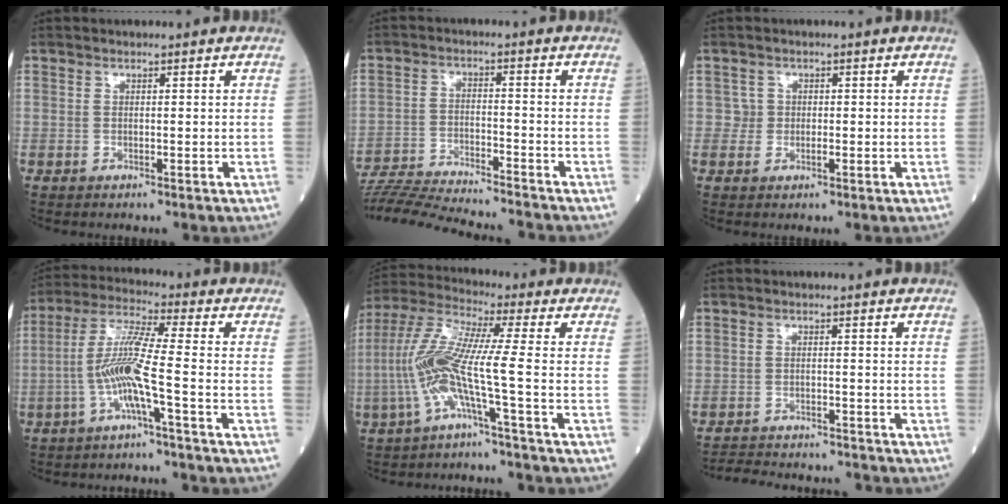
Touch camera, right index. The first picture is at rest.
{"total": 16.7, "force": [-15.6, 0.1, 5.8], "torque": [-0.104, -0.018, -0.249]}
{"total": 1.5, "force": [0.0, 1.5, 0.1], "torque": [0.003, 0.005, -0.001]}
{"total": 8.8, "force": [-2.6, -0.5, 8.3], "torque": [-0.173, 0.010, -0.056]}
{"total": 10.5, "force": [-3.0, -0.4, 10.0], "torque": [-0.231, 0.014, -0.070]}
{"total": 10.3, "force": [-9.9, 1.8, 2.5], "torque": [-0.049, 0.007, -0.137]}